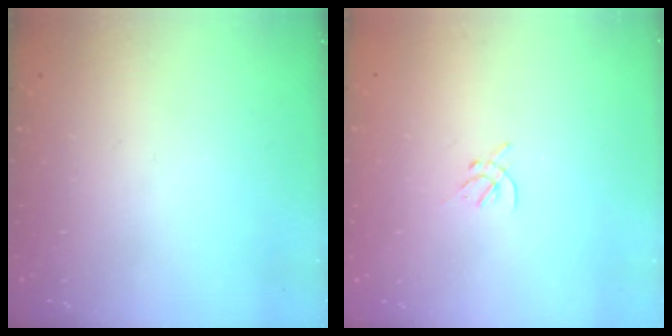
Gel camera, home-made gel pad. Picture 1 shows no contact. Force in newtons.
{"total": 1.4, "press": 1.3, "slide": 0.5}